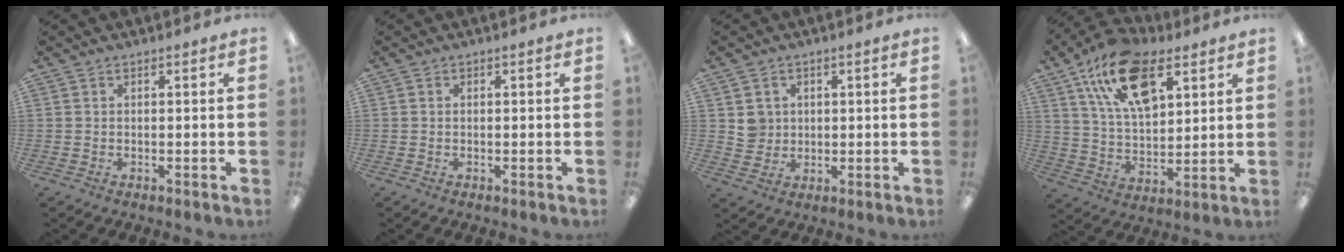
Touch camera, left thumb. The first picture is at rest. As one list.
[{"total": 0.0}, {"total": 4.4, "force": [1.2, 4.2, 0.6], "torque": [-0.001, 0.000, 0.017]}, {"total": 18.7, "force": [9.5, 9.9, 12.6], "torque": [-0.211, -0.023, 0.170]}]